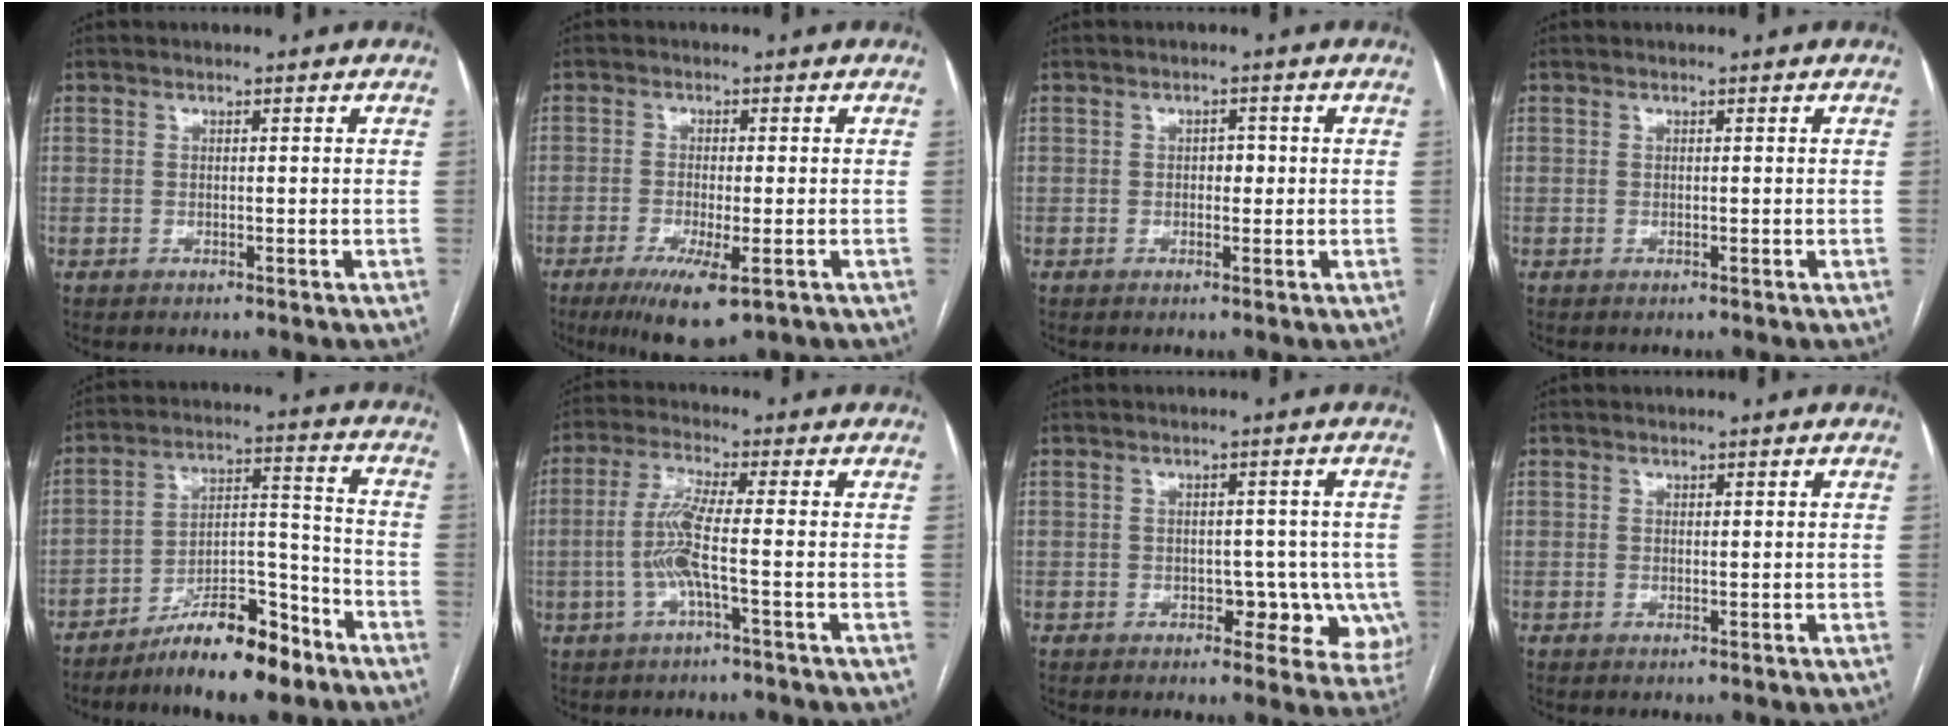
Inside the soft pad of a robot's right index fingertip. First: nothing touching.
{"total": 7.8, "force": [-4.0, 1.6, 6.5], "torque": [-0.113, -0.021, -0.061]}
{"total": 1.7, "force": [0.0, 1.1, 1.3], "torque": [-0.012, 0.005, -0.002]}
{"total": 0.0}
{"total": 12.7, "force": [-9.5, 3.0, 8.0], "torque": [-0.127, 0.025, -0.160]}
{"total": 6.2, "force": [-1.4, -0.3, 6.0], "torque": [-0.133, 0.006, -0.029]}
{"total": 6.4, "force": [-1.5, 4.4, 4.3], "torque": [-0.026, 0.015, -0.014]}
{"total": 0.0}